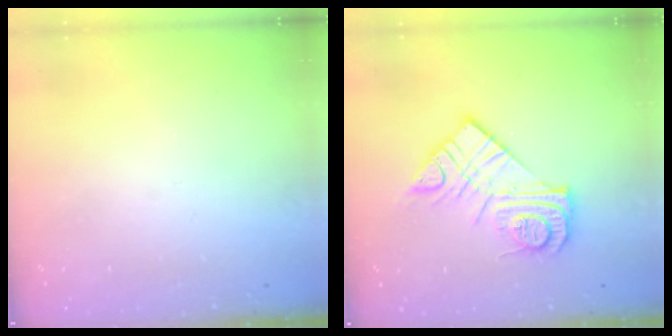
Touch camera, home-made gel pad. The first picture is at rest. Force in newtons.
{"total": 14.1, "press": 14.1, "slide": 1.0}